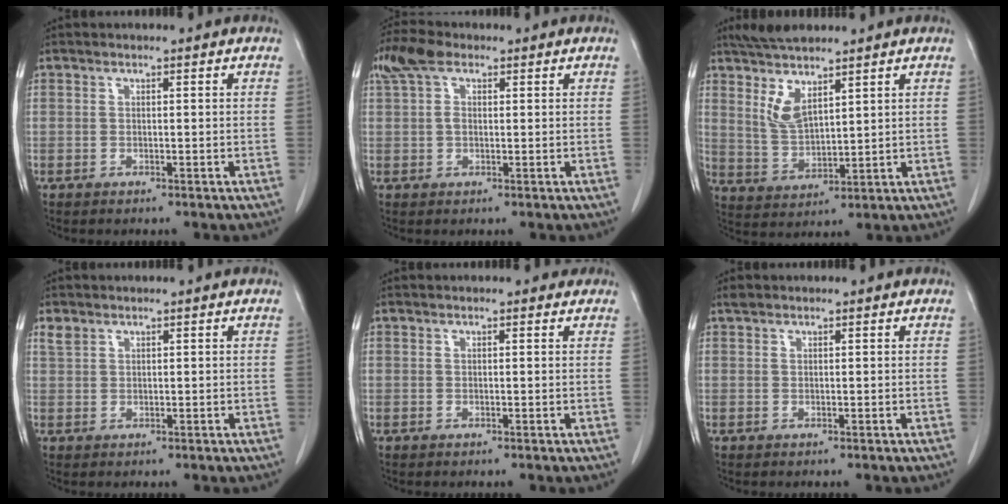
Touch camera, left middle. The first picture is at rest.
{"total": 5.2, "force": [2.4, 3.1, 3.4], "torque": [-0.080, 0.029, 0.045]}
{"total": 8.5, "force": [6.0, 1.9, 5.7], "torque": [-0.123, -0.004, 0.119]}
{"total": 1.6, "force": [1.2, 0.8, 0.5], "torque": [-0.016, 0.010, 0.029]}
{"total": 1.6, "force": [1.4, 0.6, 0.5], "torque": [-0.014, 0.009, 0.010]}
{"total": 0.8, "force": [0.8, 0.3, 0.2], "torque": [-0.014, 0.007, 0.015]}